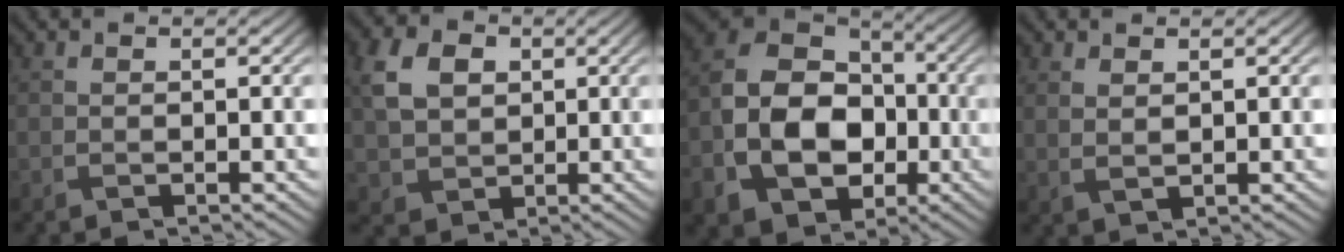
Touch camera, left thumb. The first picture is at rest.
{"total": 6.7, "force": [1.4, 5.4, 3.8], "torque": [-0.106, 0.006, 0.025]}
{"total": 14.6, "force": [-4.0, 10.6, 9.1], "torque": [-0.213, -0.038, -0.071]}
{"total": 1.5, "force": [1.1, 0.6, 0.9], "torque": [-0.028, -0.005, 0.027]}